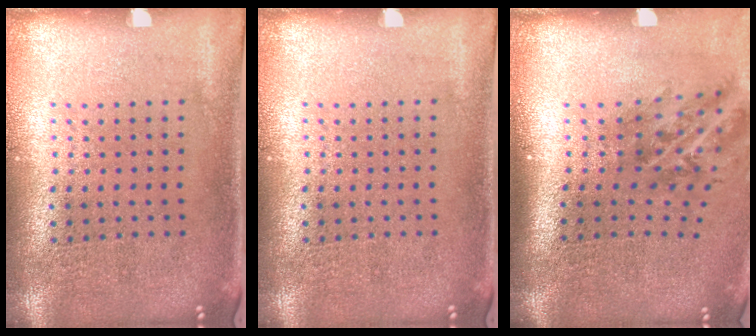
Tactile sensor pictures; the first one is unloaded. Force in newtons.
{"total": 0.0}
{"total": 1.4, "press": 1.1, "slide": 0.9}